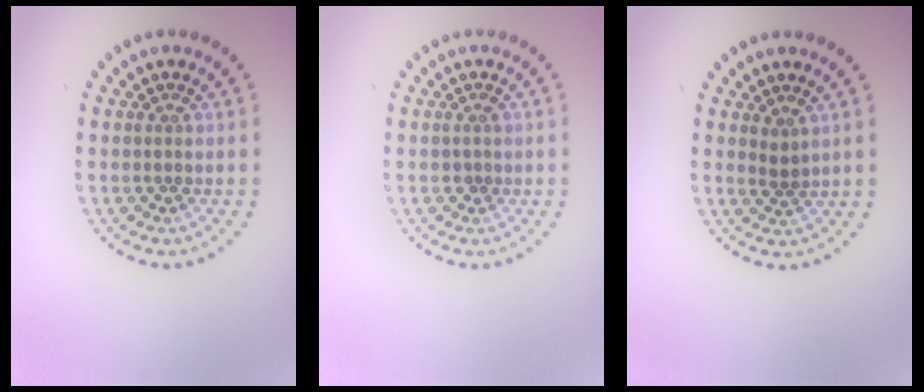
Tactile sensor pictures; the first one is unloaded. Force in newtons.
{"total": 0.6, "press": 0.6, "slide": 0.2}
{"total": 1.0, "press": 0.8, "slide": 0.6}